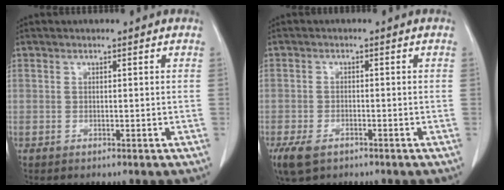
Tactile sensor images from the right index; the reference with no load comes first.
{"total": 4.9, "force": [-3.0, 2.5, 3.0], "torque": [-0.059, -0.008, -0.048]}